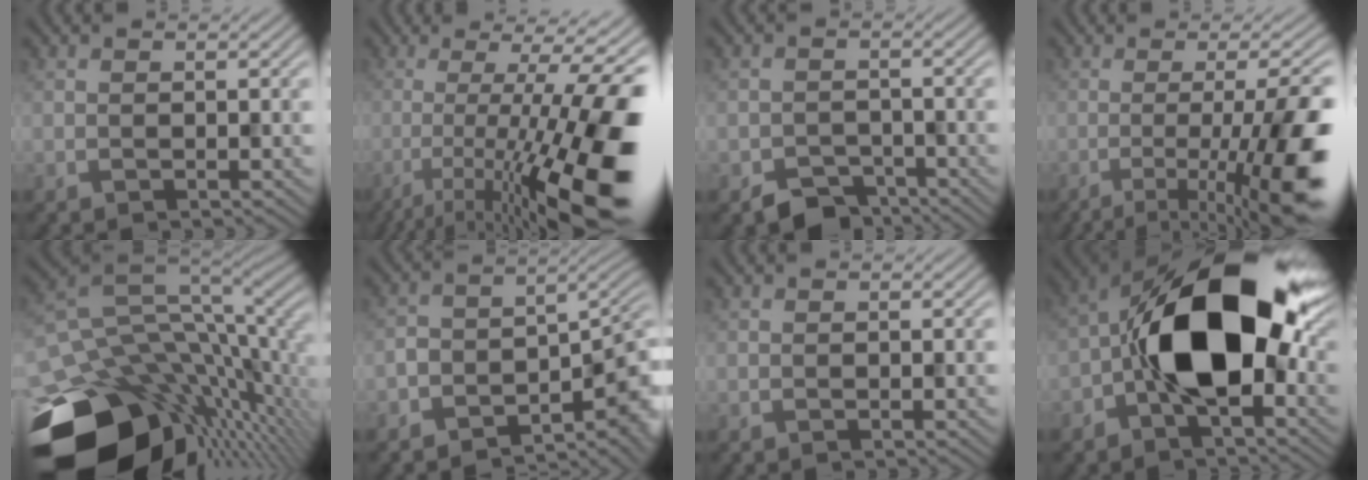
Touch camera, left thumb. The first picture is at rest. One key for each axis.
{"total": 18.7, "fx": -6.3, "fy": 4.1, "fz": 17.2, "tx": -0.236, "ty": -0.008, "tz": -0.100}
{"total": 4.1, "fx": -3.1, "fy": 2.3, "fz": 1.4, "tx": -0.020, "ty": -0.007, "tz": -0.059}
{"total": 14.0, "fx": -4.6, "fy": 3.1, "fz": 12.8, "tx": -0.168, "ty": 0.002, "tz": -0.072}
{"total": 18.5, "fx": -7.0, "fy": 11.3, "fz": 12.9, "tx": -0.269, "ty": -0.026, "tz": -0.104}
{"total": 8.1, "fx": -4.7, "fy": 4.4, "fz": 5.0, "tx": -0.058, "ty": -0.029, "tz": -0.074}
{"total": 0.0}
{"total": 16.2, "fx": -1.3, "fy": 8.9, "fz": 13.5, "tx": -0.219, "ty": 0.011, "tz": -0.040}